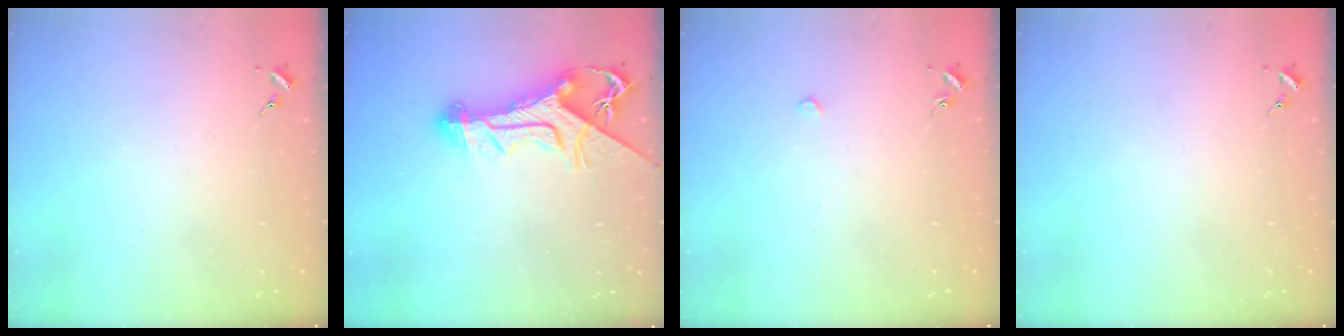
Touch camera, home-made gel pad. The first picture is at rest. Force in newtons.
{"total": 13.4, "press": 13.4, "slide": 1.3}
{"total": 3.0, "press": 2.9, "slide": 0.4}
{"total": 0.0}